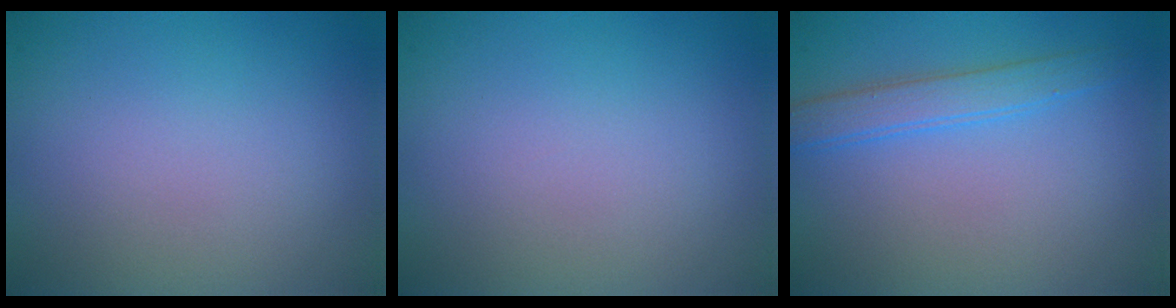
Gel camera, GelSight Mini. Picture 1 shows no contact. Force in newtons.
{"total": 0.0}
{"total": 2.5, "press": 2.5, "slide": 0.1}